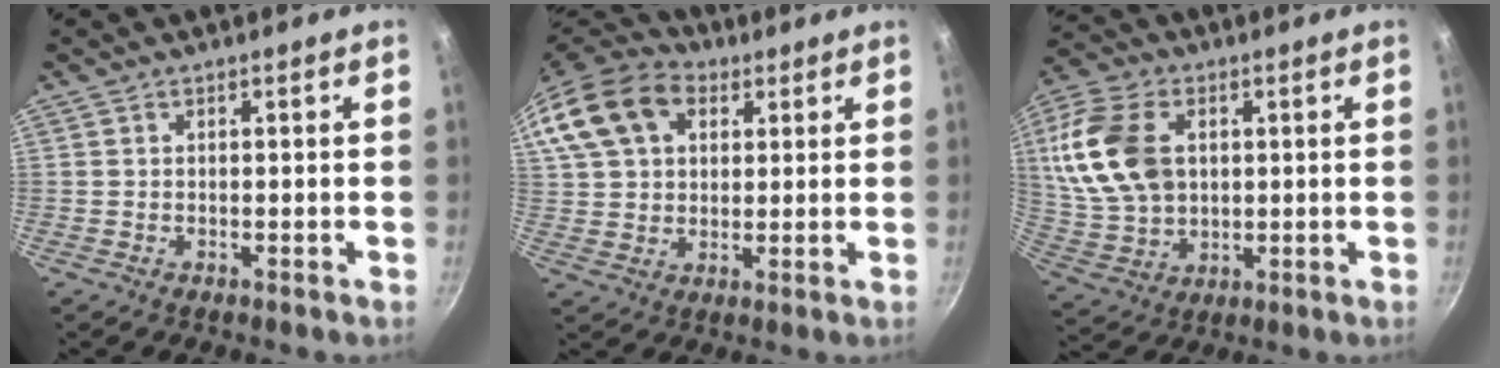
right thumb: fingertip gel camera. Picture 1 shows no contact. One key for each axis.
{"total": 18.5, "fx": 7.0, "fy": 13.2, "fz": 10.9, "tx": -0.219, "ty": 0.025, "tz": 0.116}
{"total": 17.8, "fx": 3.4, "fy": 12.3, "fz": 12.4, "tx": -0.237, "ty": 0.002, "tz": 0.072}